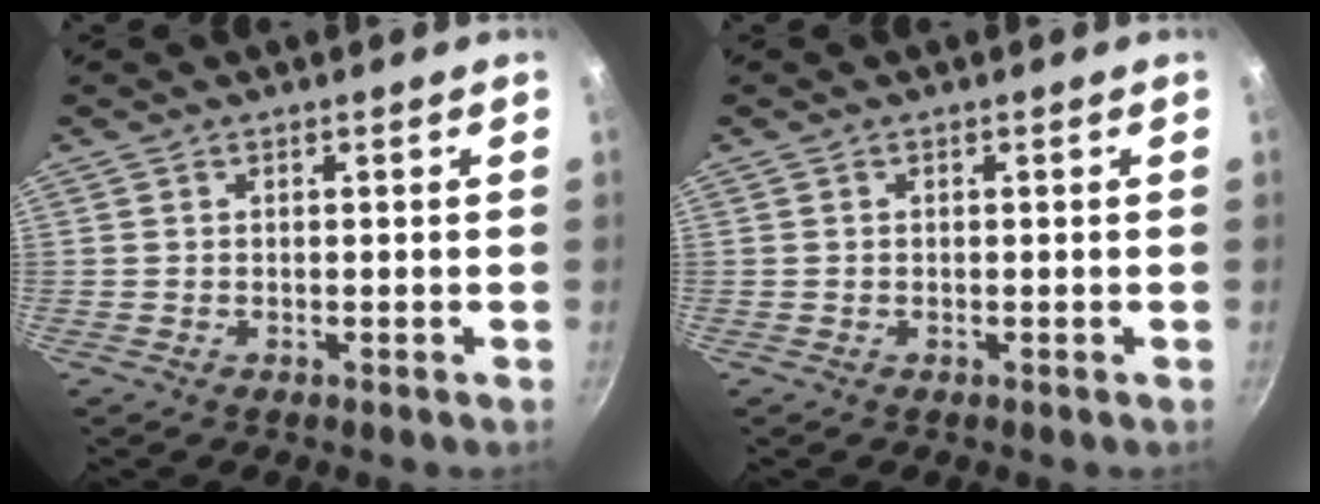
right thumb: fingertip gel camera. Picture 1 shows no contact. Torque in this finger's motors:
{"motor_torque": [-0.15, -0.15, -0.47, 0.19, -0.02]}